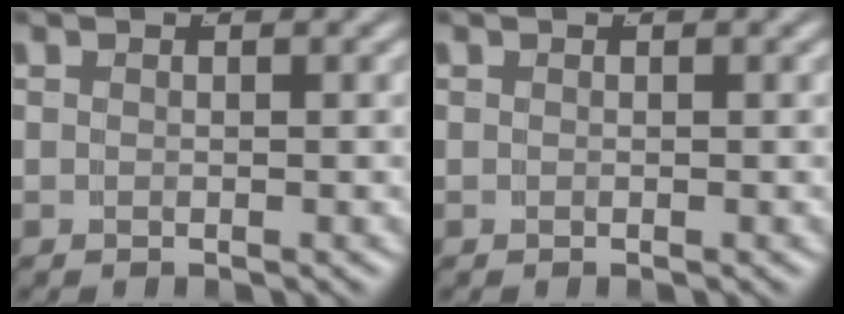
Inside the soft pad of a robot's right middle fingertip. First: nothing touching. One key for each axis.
{"total": 1.1, "fx": -0.2, "fy": -1.0, "fz": -0.3, "tx": 0.015, "ty": -0.011, "tz": 0.008}